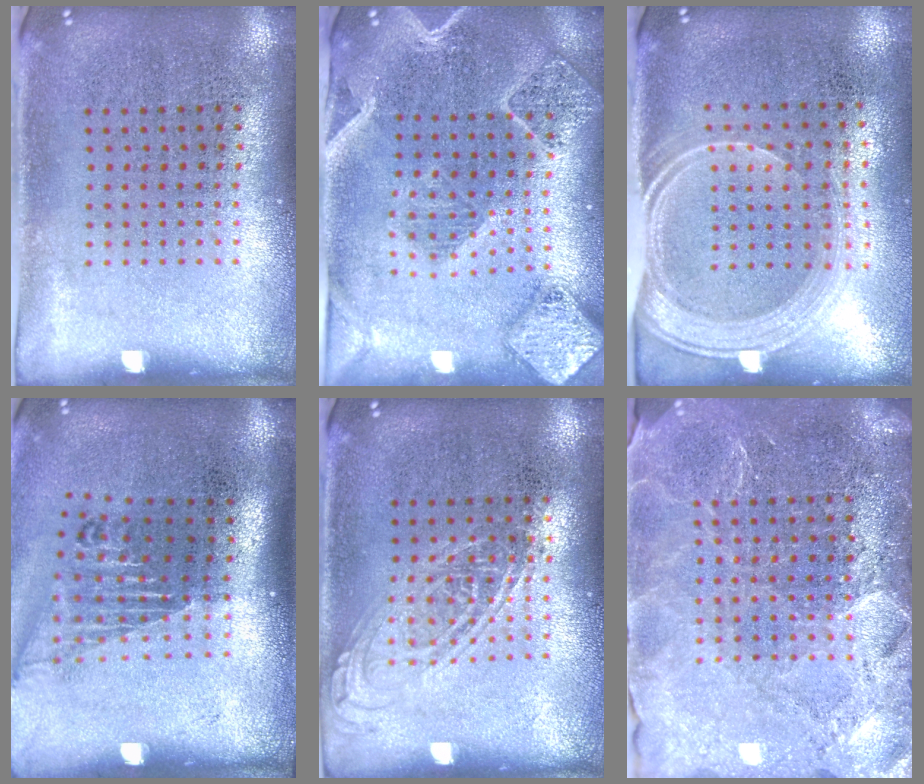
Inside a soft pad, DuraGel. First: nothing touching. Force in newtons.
{"total": 2.5, "press": 2.3, "slide": 1.1}
{"total": 2.0, "press": 1.7, "slide": 1.1}
{"total": 1.6, "press": 1.2, "slide": 1.1}
{"total": 1.0, "press": 1.0, "slide": 0.1}
{"total": 3.5, "press": 3.3, "slide": 1.3}